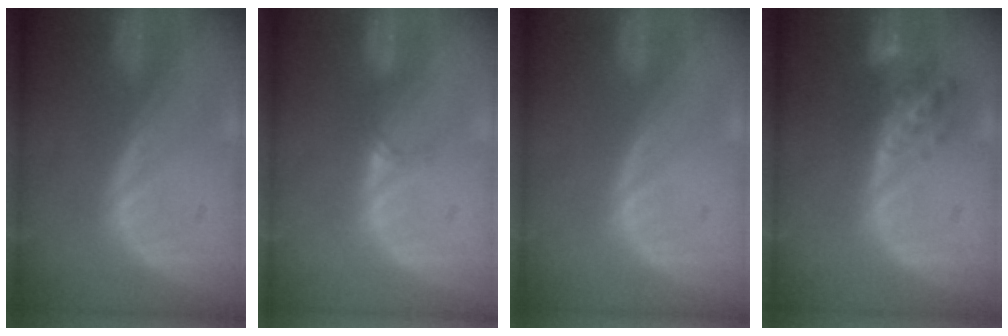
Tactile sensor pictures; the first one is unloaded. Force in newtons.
{"total": 1.9, "press": 1.5, "slide": 1.2}
{"total": 0.0}
{"total": 5.9, "press": 5.6, "slide": 1.8}